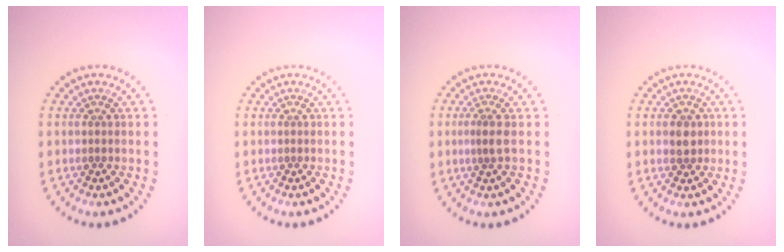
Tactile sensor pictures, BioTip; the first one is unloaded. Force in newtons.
{"total": 0.0}
{"total": 1.4, "press": 0.9, "slide": 1.1}
{"total": 1.7, "press": 1.7, "slide": 0.3}